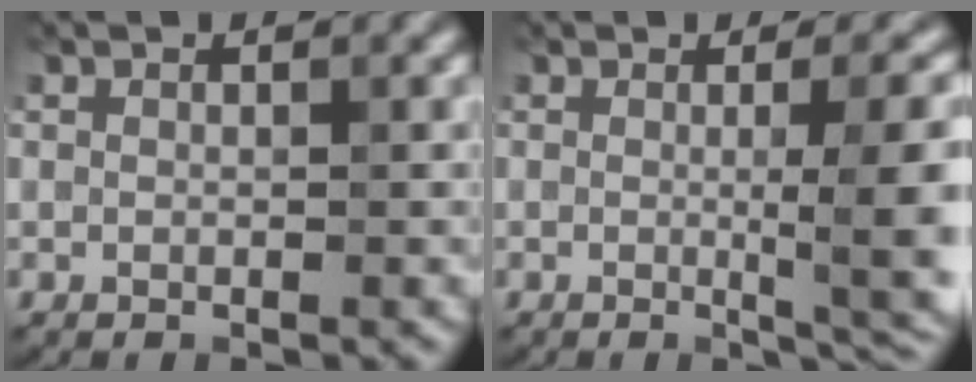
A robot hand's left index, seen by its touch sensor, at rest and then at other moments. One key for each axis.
{"total": 7.9, "fx": -0.4, "fy": 2.1, "fz": 7.6, "tx": -0.079, "ty": -0.006, "tz": -0.004}